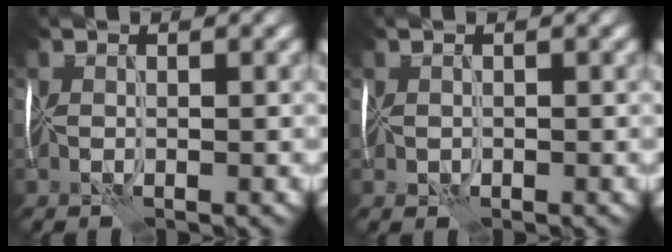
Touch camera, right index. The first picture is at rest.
{"total": 1.2, "force": [-0.4, 0.8, 0.8], "torque": [-0.012, -0.005, -0.003]}